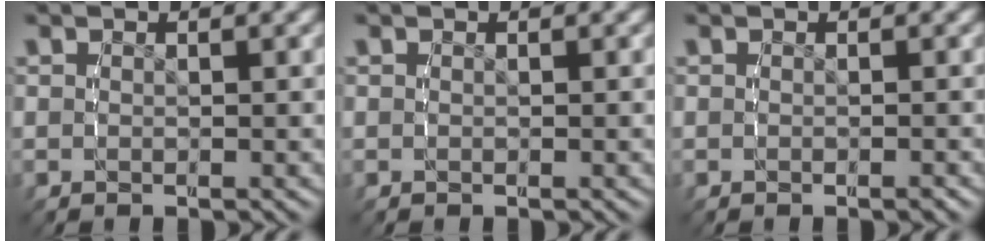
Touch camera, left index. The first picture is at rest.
{"total": 0.0}
{"total": 0.0}